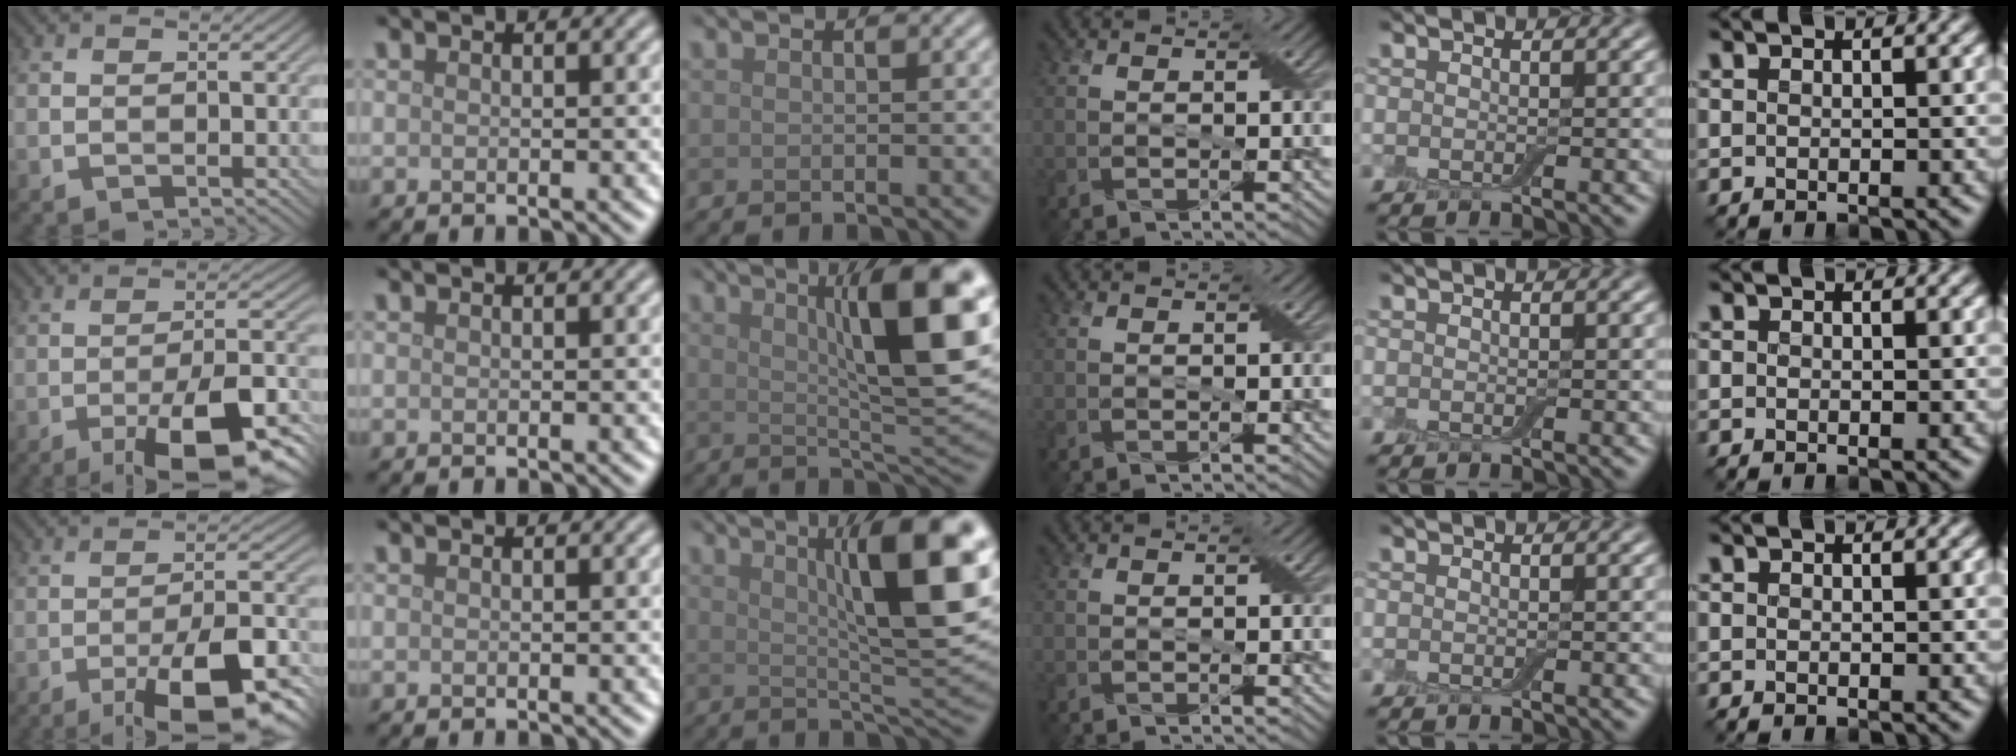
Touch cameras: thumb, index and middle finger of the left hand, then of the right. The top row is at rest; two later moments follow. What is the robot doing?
{"motion": "close", "object": "airpods case & airpods"}